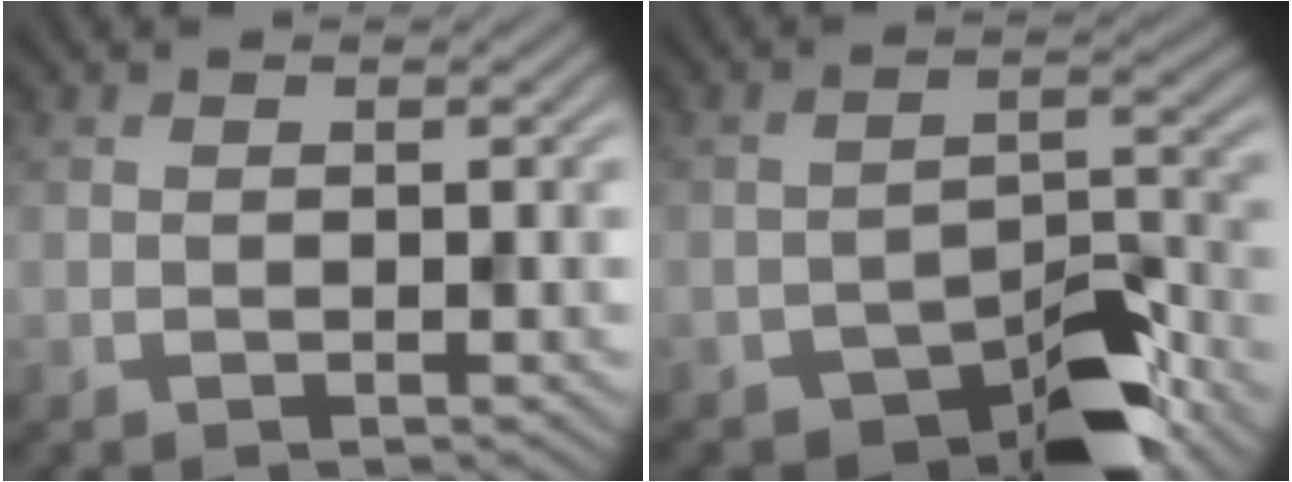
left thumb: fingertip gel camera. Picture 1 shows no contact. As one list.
[{"total": 8.4, "force": [-5.8, 3.6, 4.8], "torque": [-0.059, 0.002, -0.102]}]